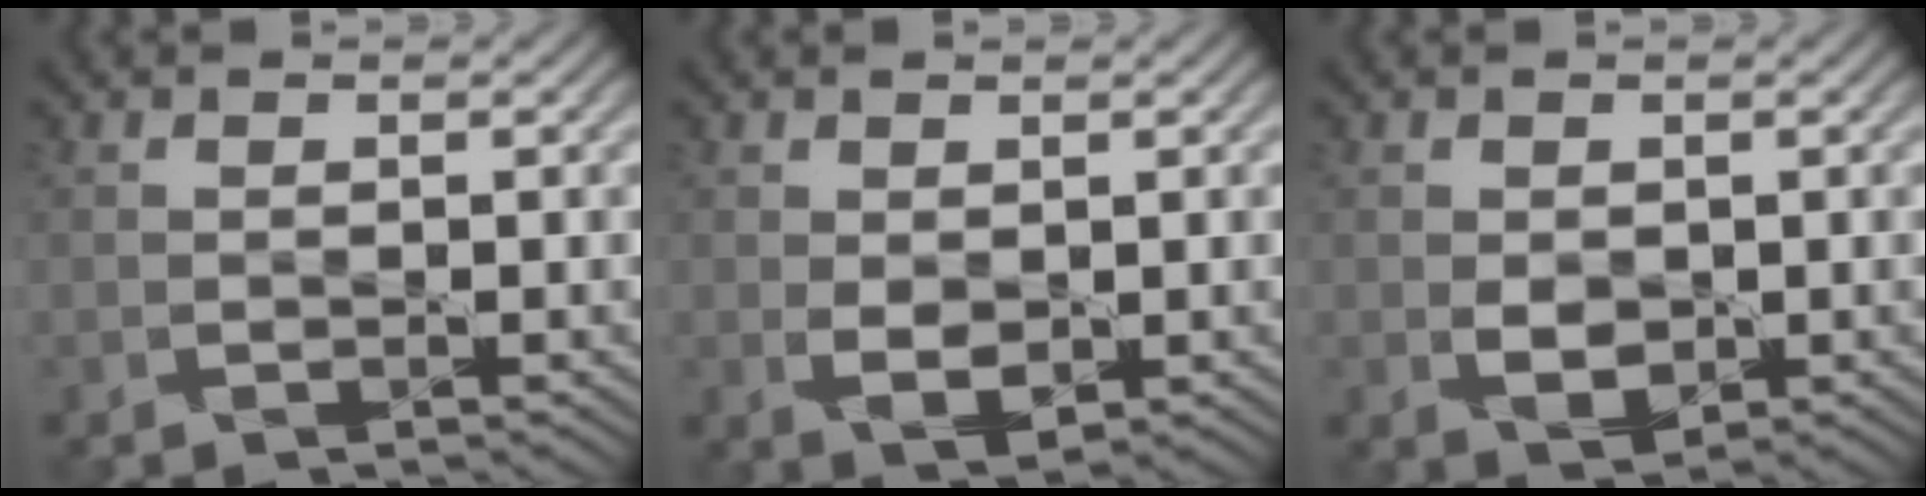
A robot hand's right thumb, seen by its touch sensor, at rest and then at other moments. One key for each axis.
{"total": 2.9, "fx": 0.3, "fy": 1.8, "fz": 2.2, "tx": -0.049, "ty": -0.006, "tz": 0.009}
{"total": 2.6, "fx": 0.0, "fy": 1.8, "fz": 1.8, "tx": -0.041, "ty": -0.003, "tz": 0.004}